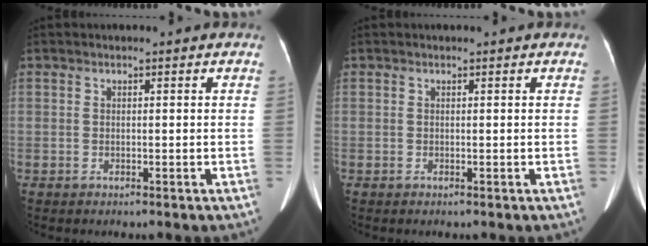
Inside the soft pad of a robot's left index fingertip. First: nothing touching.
{"total": 0.0}